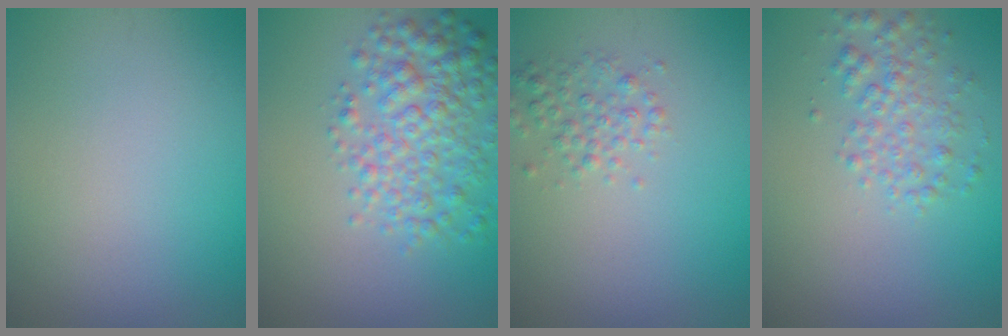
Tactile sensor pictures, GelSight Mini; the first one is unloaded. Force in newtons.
{"total": 5.2, "press": 5.2, "slide": 0.1}
{"total": 2.1, "press": 2.1, "slide": 0.0}
{"total": 2.8, "press": 2.8, "slide": 0.1}